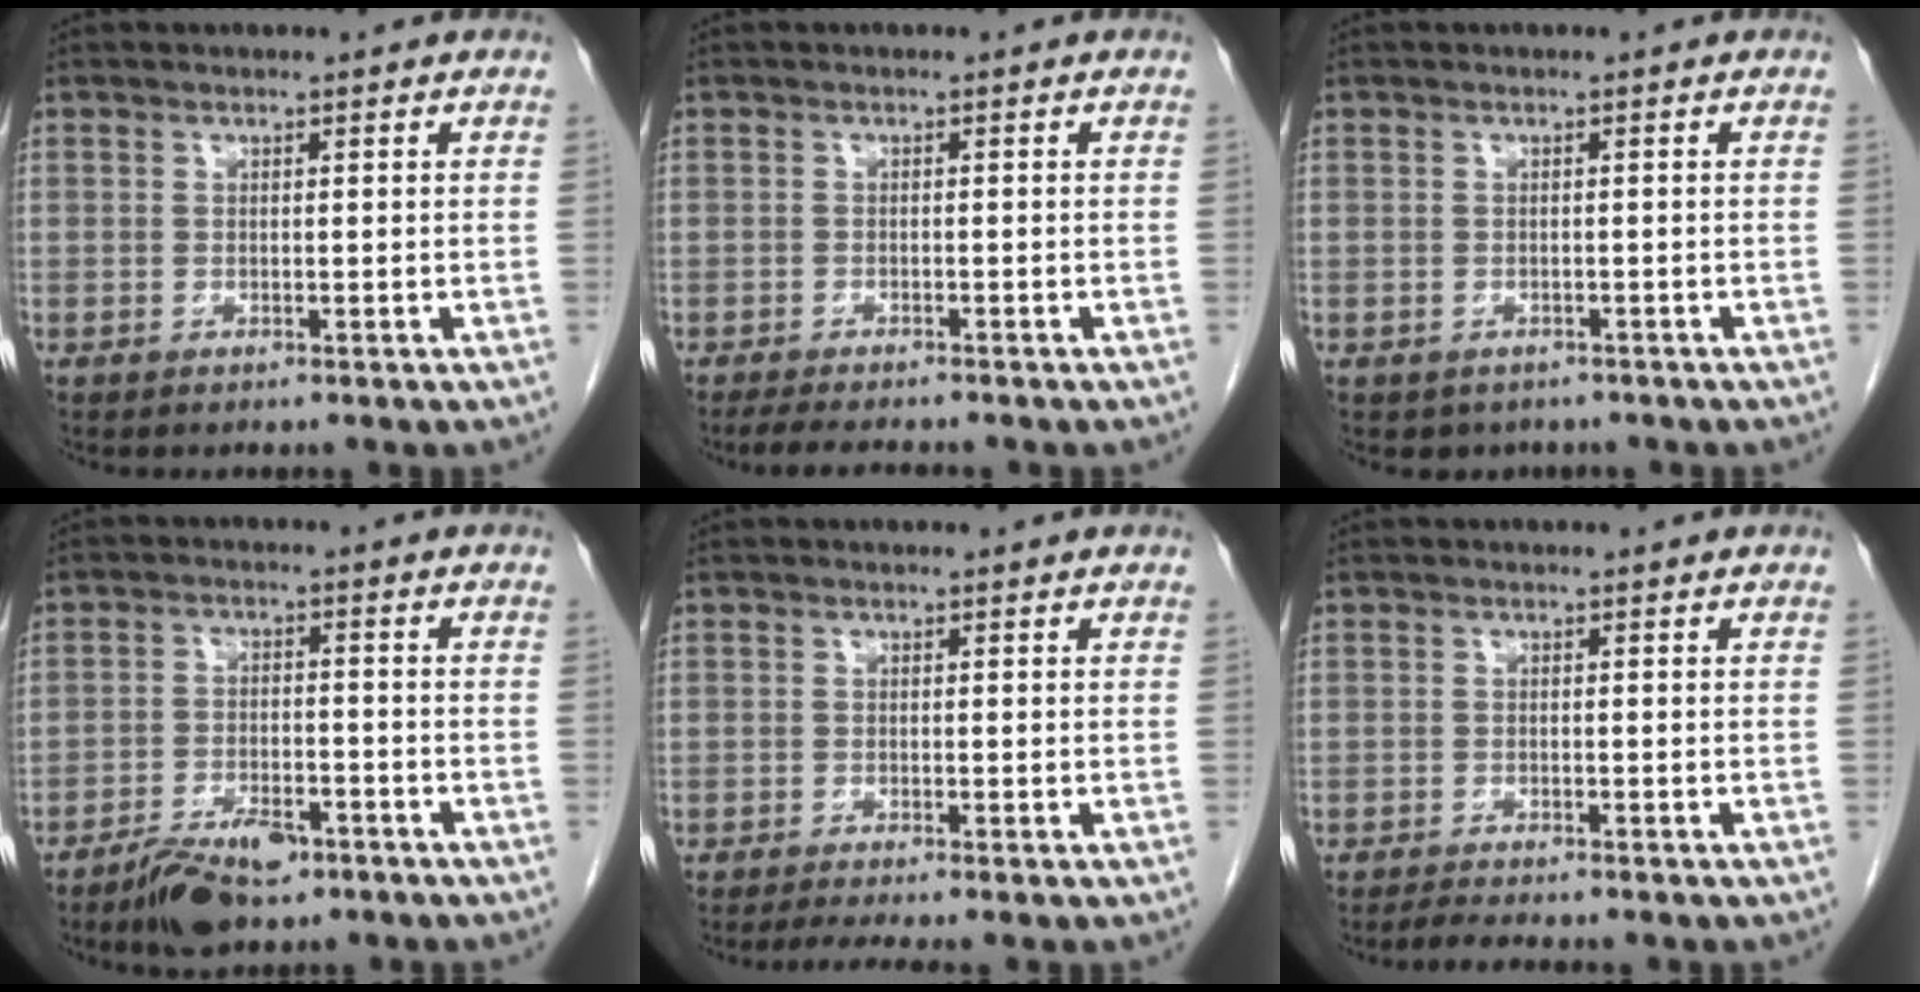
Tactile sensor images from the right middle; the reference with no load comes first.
{"total": 4.4, "force": [-3.9, 0.5, 1.9], "torque": [-0.034, -0.015, -0.061]}
{"total": 2.6, "force": [-1.8, 1.7, 0.5], "torque": [-0.009, 0.002, -0.021]}
{"total": 6.9, "force": [-4.9, 2.4, 4.2], "torque": [-0.079, -0.004, -0.081]}
{"total": 2.4, "force": [-1.9, -0.5, 1.4], "torque": [-0.031, -0.010, -0.037]}
{"total": 2.5, "force": [-2.3, -0.2, 1.0], "torque": [-0.027, -0.012, -0.038]}